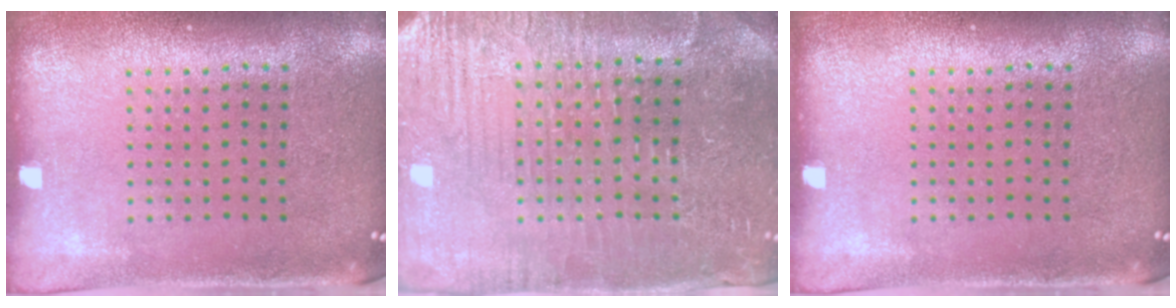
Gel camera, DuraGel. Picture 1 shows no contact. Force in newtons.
{"total": 4.0, "press": 3.9, "slide": 0.9}
{"total": 0.0}